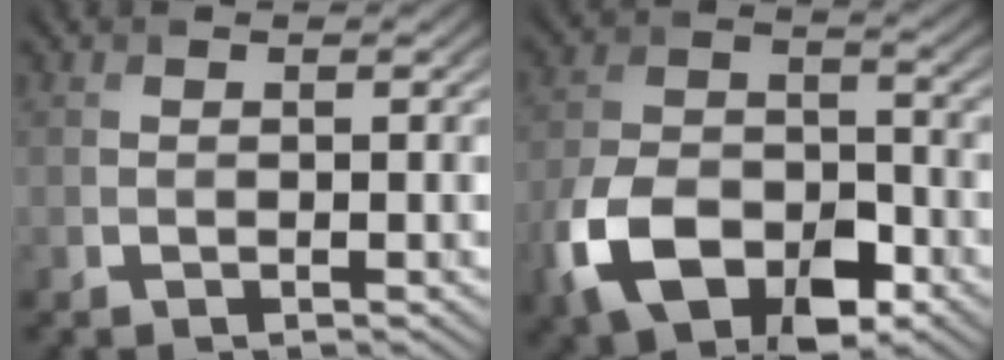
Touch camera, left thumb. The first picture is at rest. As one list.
[{"total": 12.0, "force": [-6.1, 7.0, 7.6], "torque": [-0.176, -0.016, -0.117]}]